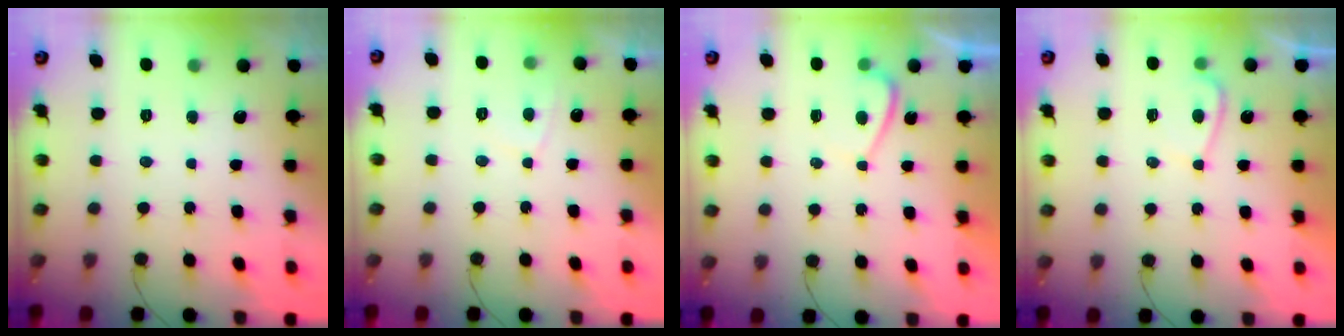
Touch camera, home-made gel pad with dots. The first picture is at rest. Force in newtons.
{"total": 2.0, "press": 1.9, "slide": 0.6}
{"total": 2.3, "press": 2.2, "slide": 0.8}
{"total": 3.4, "press": 3.3, "slide": 0.6}